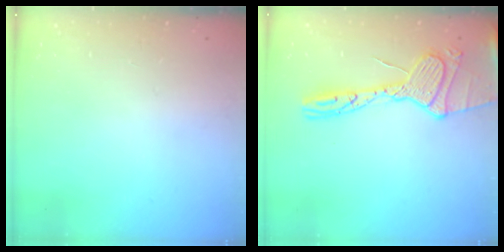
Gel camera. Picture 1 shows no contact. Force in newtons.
{"total": 17.2, "press": 17.2, "slide": 1.5}